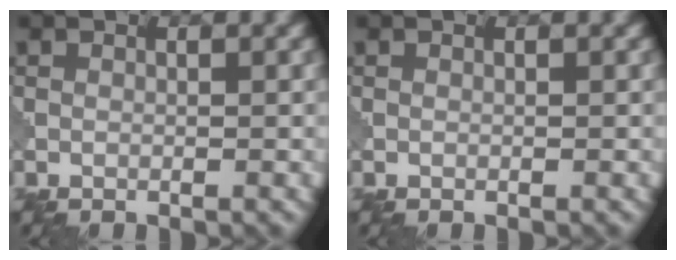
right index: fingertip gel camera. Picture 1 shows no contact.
{"total": 0.0}